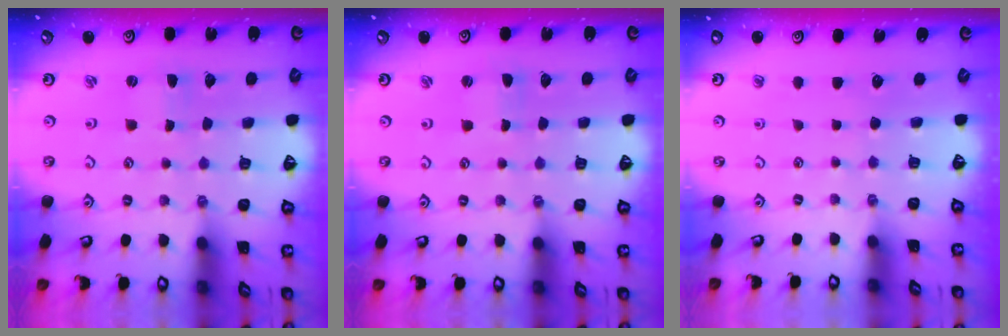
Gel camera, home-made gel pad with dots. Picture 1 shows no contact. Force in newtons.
{"total": 0.0}
{"total": 0.0}